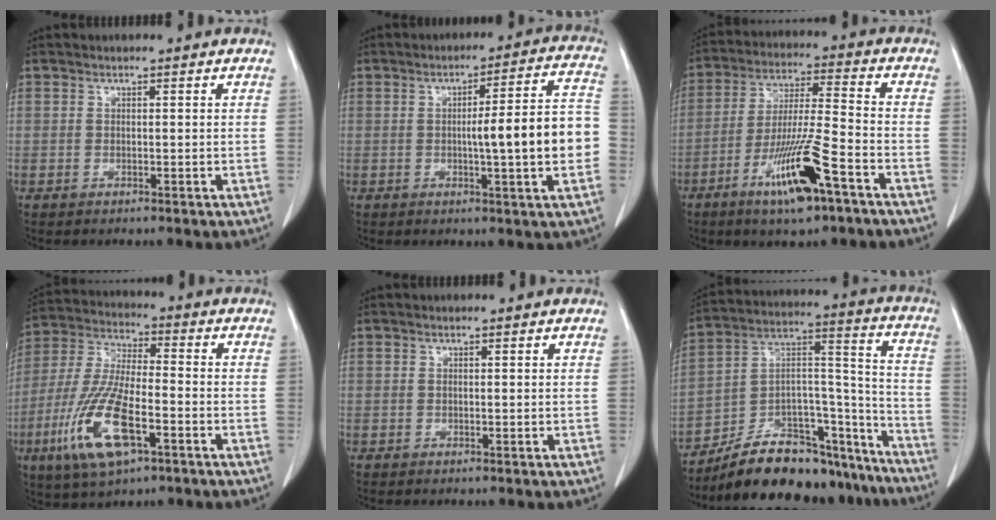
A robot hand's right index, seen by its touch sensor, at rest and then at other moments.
{"total": 12.1, "force": [-1.5, 0.7, 12.0], "torque": [-0.154, 0.023, -0.021]}
{"total": 13.0, "force": [-7.1, 1.1, 10.9], "torque": [-0.208, -0.017, -0.126]}
{"total": 14.4, "force": [-5.9, 4.3, 12.5], "torque": [-0.267, -0.013, -0.106]}
{"total": 0.0}
{"total": 22.7, "force": [-19.4, 7.7, 8.8], "torque": [-0.113, 0.045, -0.301]}